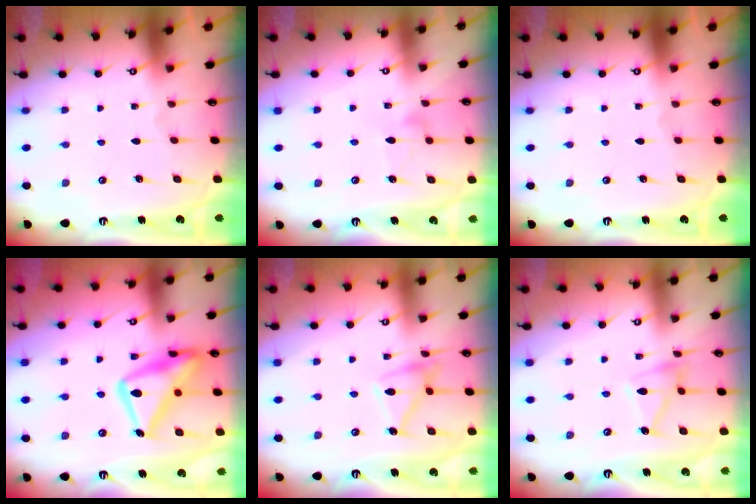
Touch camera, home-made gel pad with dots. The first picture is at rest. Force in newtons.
{"total": 7.7, "press": 7.7, "slide": 0.4}
{"total": 0.0}
{"total": 19.9, "press": 19.8, "slide": 1.6}
{"total": 11.8, "press": 11.8, "slide": 0.3}
{"total": 10.5, "press": 10.4, "slide": 0.8}